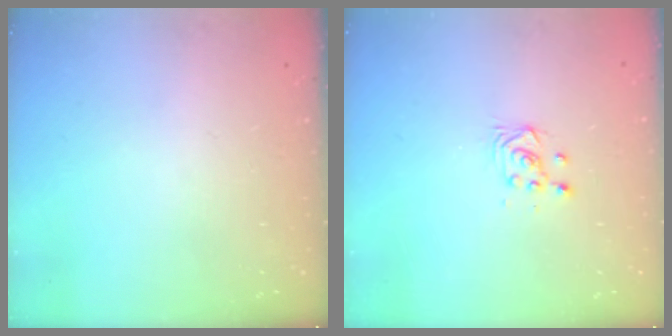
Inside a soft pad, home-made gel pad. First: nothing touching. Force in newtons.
{"total": 4.1, "press": 4.0, "slide": 1.0}